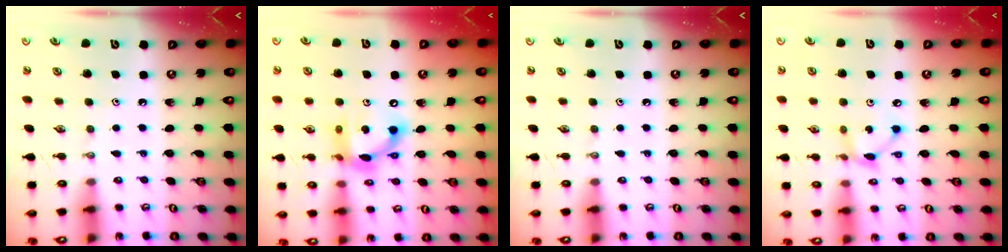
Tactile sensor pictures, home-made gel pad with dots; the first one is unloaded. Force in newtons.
{"total": 13.6, "press": 13.5, "slide": 0.6}
{"total": 0.0}
{"total": 5.8, "press": 5.8, "slide": 0.2}